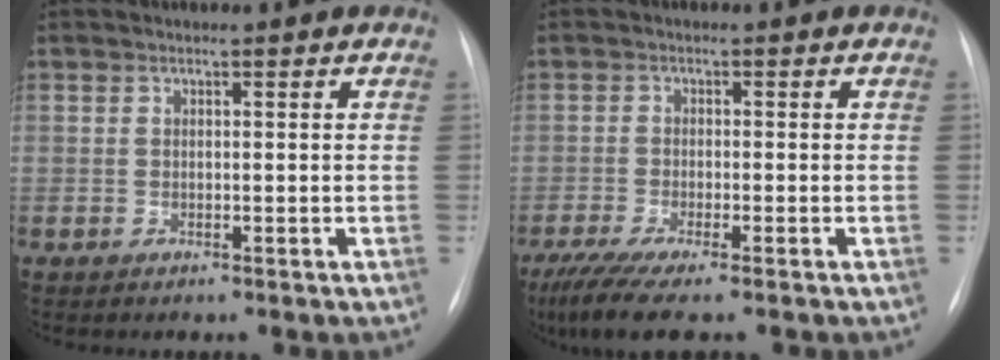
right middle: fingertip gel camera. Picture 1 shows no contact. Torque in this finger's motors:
{"motor_torque": [0.56, -0.50, 0.13, 0.04]}